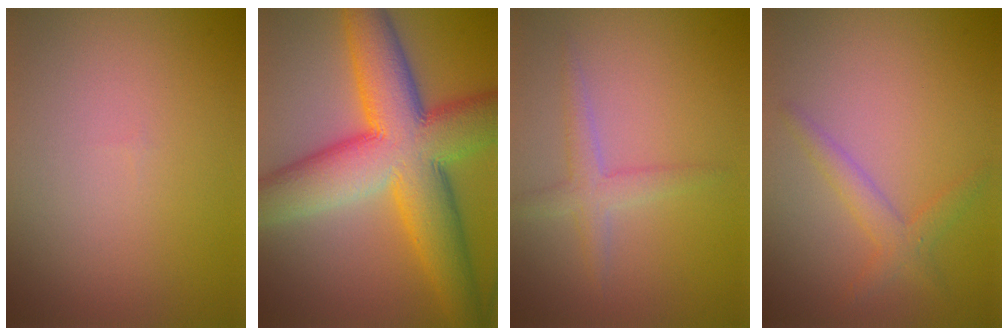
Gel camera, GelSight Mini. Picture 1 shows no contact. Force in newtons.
{"total": 13.6, "press": 13.6, "slide": 0.1}
{"total": 2.3, "press": 2.3, "slide": 0.1}
{"total": 2.2, "press": 2.2, "slide": 0.0}